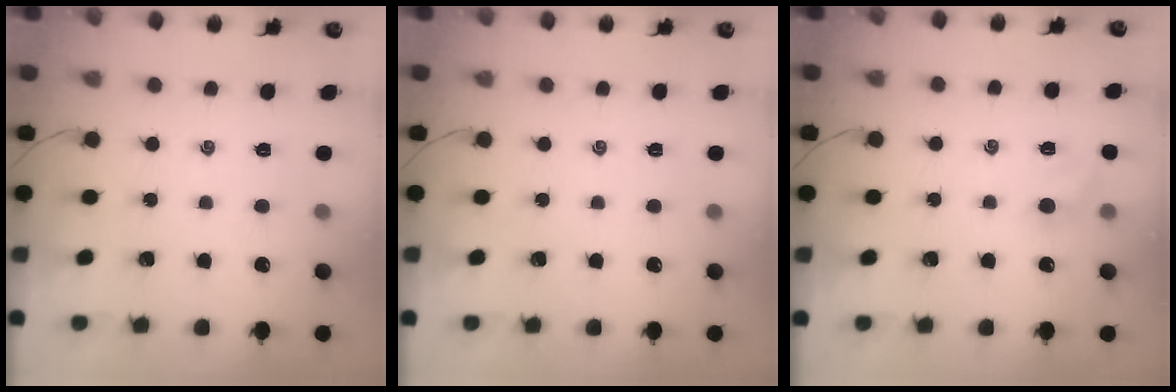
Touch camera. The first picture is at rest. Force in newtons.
{"total": 0.0}
{"total": 4.8, "press": 4.7, "slide": 1.2}